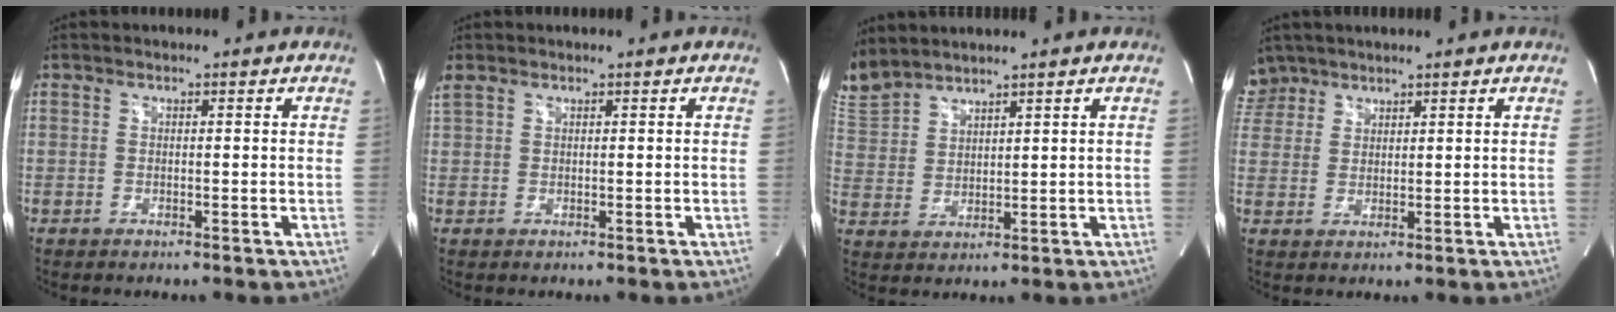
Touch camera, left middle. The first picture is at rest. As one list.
[{"total": 1.9, "force": [1.4, 0.8, 0.9], "torque": [-0.042, 0.025, 0.040]}, {"total": 8.4, "force": [8.0, 1.9, 1.9], "torque": [-0.068, 0.015, 0.177]}, {"total": 4.7, "force": [3.9, 2.6, -0.4], "torque": [0.013, 0.011, 0.080]}]